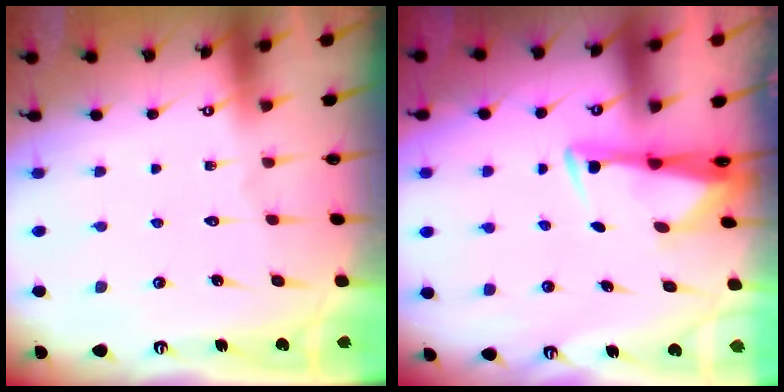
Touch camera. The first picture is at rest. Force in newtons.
{"total": 2.9, "press": 2.8, "slide": 0.9}